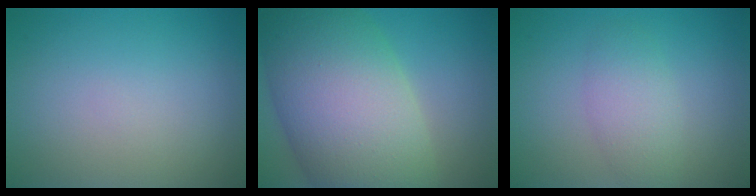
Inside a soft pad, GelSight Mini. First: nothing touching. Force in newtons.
{"total": 14.4, "press": 14.4, "slide": 0.6}
{"total": 2.9, "press": 2.9, "slide": 0.1}